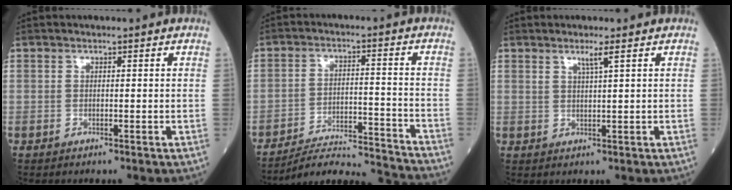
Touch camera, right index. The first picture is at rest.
{"total": 13.0, "force": [-12.8, -1.3, 1.7], "torque": [-0.019, 0.009, -0.196]}
{"total": 2.0, "force": [1.3, -0.3, 1.5], "torque": [-0.034, -0.002, 0.028]}